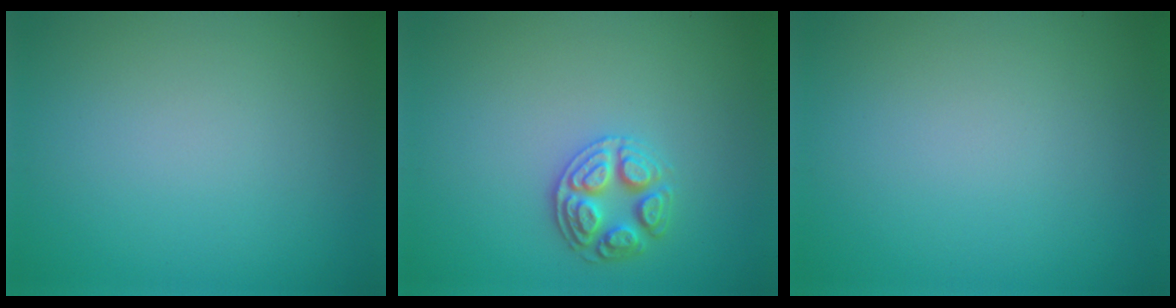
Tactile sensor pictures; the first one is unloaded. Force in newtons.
{"total": 2.8, "press": 2.7, "slide": 0.6}
{"total": 0.0}